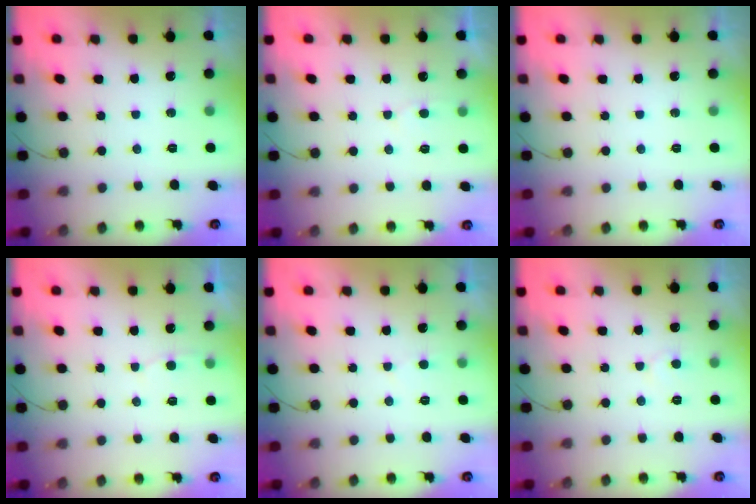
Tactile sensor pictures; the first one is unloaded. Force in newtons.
{"total": 2.9, "press": 2.8, "slide": 0.3}
{"total": 0.0}
{"total": 2.5, "press": 2.5, "slide": 0.3}
{"total": 2.5, "press": 2.5, "slide": 0.2}
{"total": 3.8, "press": 3.7, "slide": 0.4}